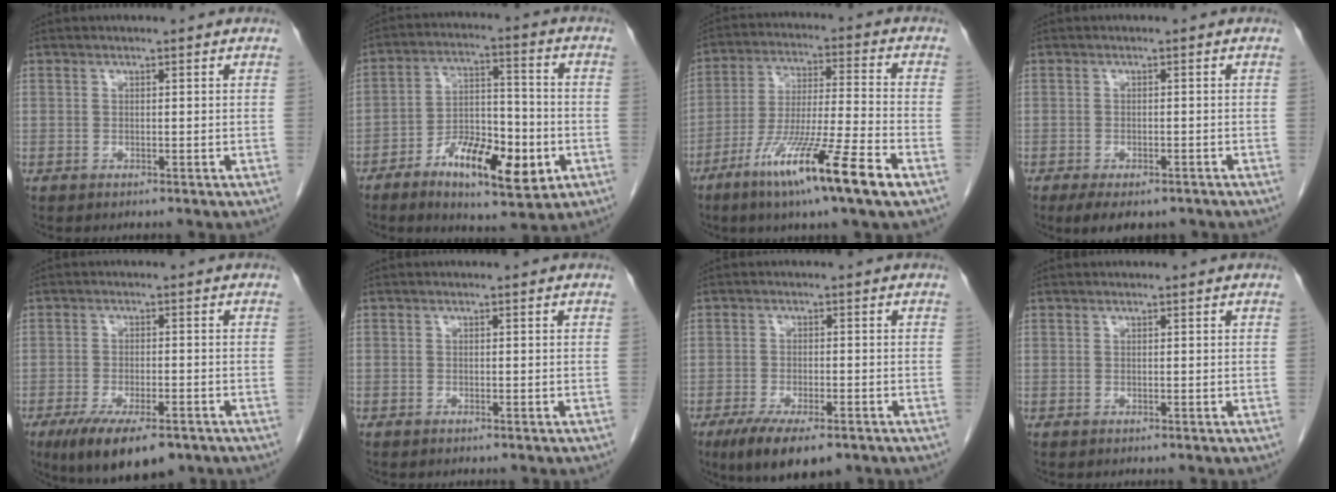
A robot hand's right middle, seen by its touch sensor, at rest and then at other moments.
{"total": 12.7, "force": [-5.3, 4.4, 10.7], "torque": [-0.182, 0.009, -0.084]}
{"total": 15.3, "force": [-8.6, -0.4, 12.7], "torque": [-0.243, -0.040, -0.157]}
{"total": 6.3, "force": [-4.7, 2.6, 3.3], "torque": [-0.045, -0.007, -0.066]}
{"total": 11.0, "force": [-7.5, 3.3, 7.3], "torque": [-0.121, -0.018, -0.116]}
{"total": 0.0}
{"total": 9.6, "force": [-6.6, 2.8, 6.4], "torque": [-0.101, -0.017, -0.102]}
{"total": 0.0}